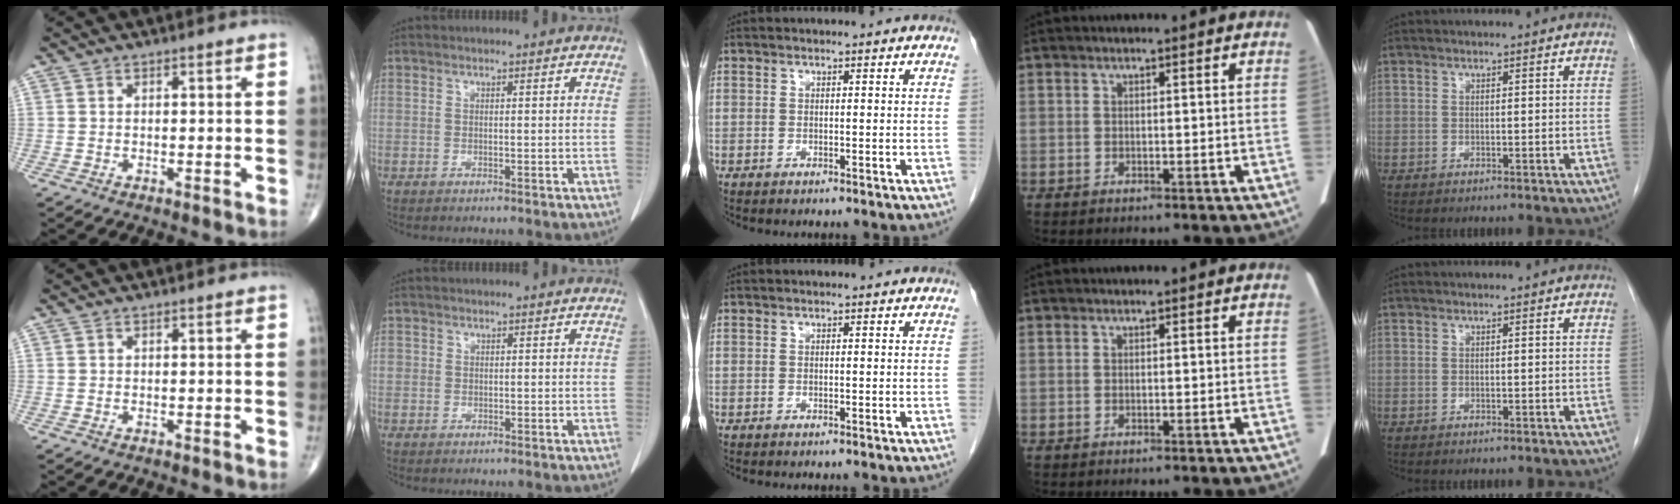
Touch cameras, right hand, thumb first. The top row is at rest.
{"index": {"total": 1.7, "force": [0.1, 1.6, 0.4], "torque": [0.004, 0.004, 0.001]}}